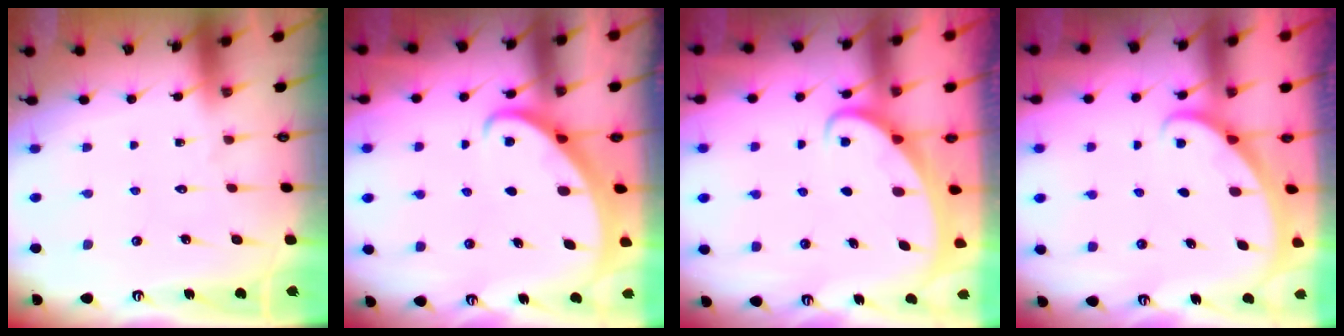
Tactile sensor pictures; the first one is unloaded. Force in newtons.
{"total": 2.5, "press": 2.4, "slide": 0.3}
{"total": 2.0, "press": 2.0, "slide": 0.2}
{"total": 1.3, "press": 1.3, "slide": 0.0}